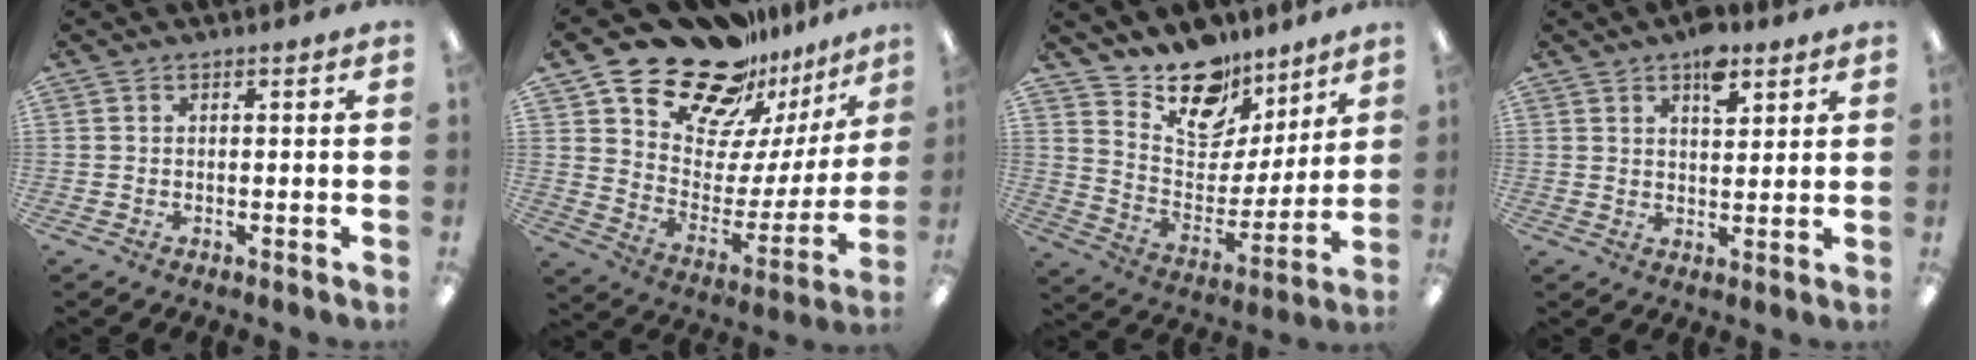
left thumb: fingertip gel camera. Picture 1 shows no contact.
{"total": 22.3, "force": [18.2, 10.3, 7.7], "torque": [-0.129, -0.131, 0.321]}
{"total": 16.6, "force": [13.2, 8.6, 5.2], "torque": [-0.095, -0.102, 0.243]}
{"total": 6.9, "force": [4.3, 3.5, 4.1], "torque": [-0.042, -0.021, 0.069]}